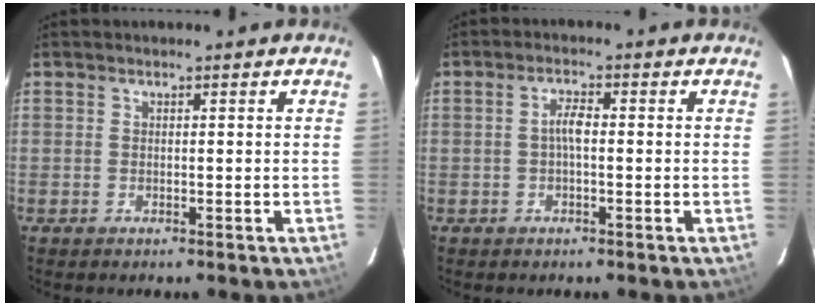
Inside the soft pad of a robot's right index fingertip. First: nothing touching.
{"total": 2.5, "force": [-0.3, 0.7, 2.4], "torque": [-0.048, 0.007, -0.005]}